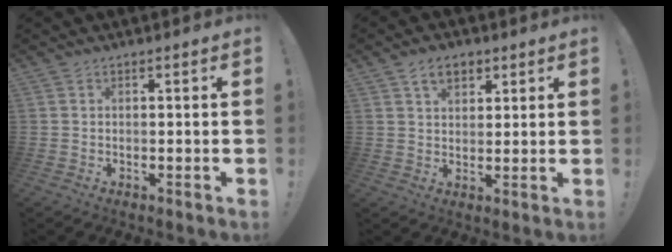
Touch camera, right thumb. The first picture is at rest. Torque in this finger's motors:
{"motor_torque": [-0.54, 0.60, 0.15, -0.04, 0.16]}